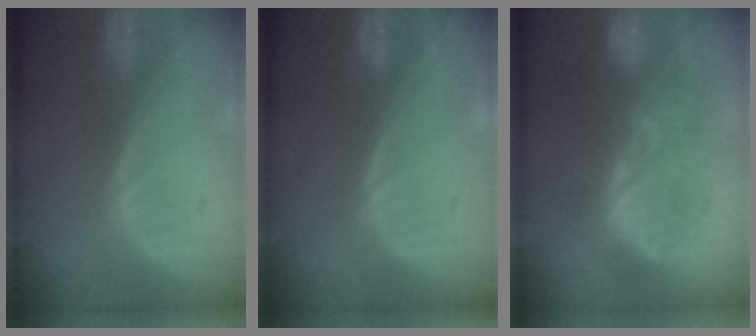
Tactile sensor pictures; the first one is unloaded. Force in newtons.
{"total": 0.0}
{"total": 9.5, "press": 9.2, "slide": 2.1}